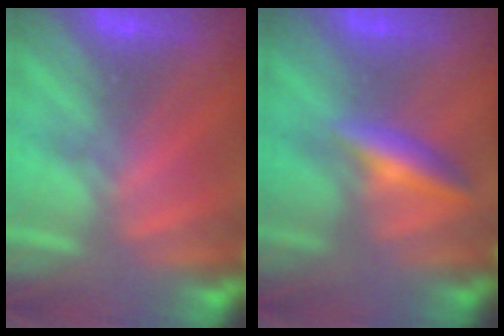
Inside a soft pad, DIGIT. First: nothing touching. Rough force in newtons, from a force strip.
{"total": 2.4}